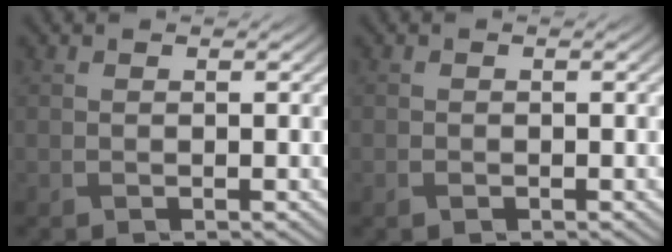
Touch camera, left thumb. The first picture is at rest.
{"total": 1.0, "force": [-0.6, 0.7, 0.5], "torque": [-0.011, -0.004, -0.011]}